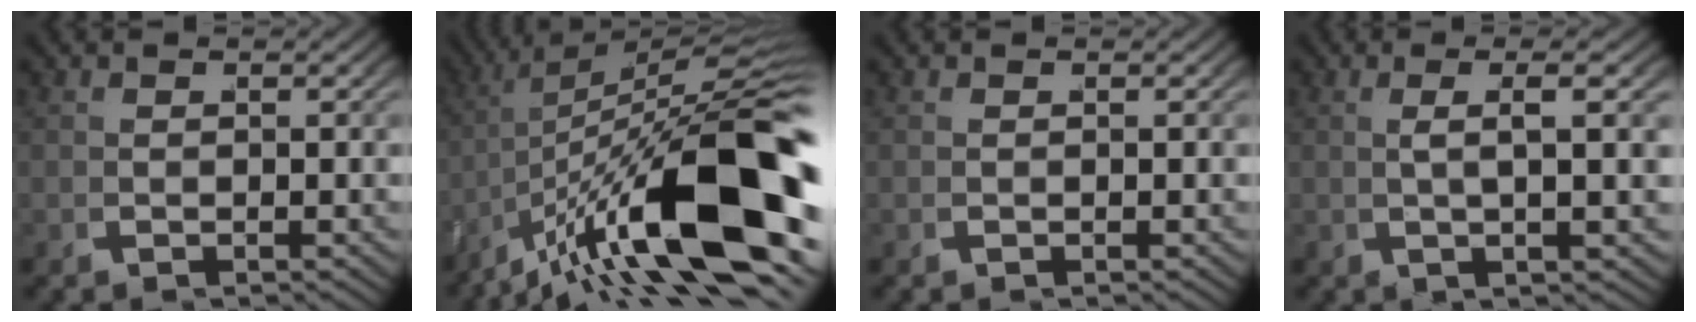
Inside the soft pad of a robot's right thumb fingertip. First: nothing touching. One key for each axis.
{"total": 17.3, "fx": -2.7, "fy": 8.6, "fz": 14.8, "tx": -0.215, "ty": -0.034, "tz": -0.022}
{"total": 0.0}
{"total": 3.6, "fx": 1.3, "fy": 0.1, "fz": 3.3, "tx": -0.063, "ty": 0.015, "tz": 0.019}